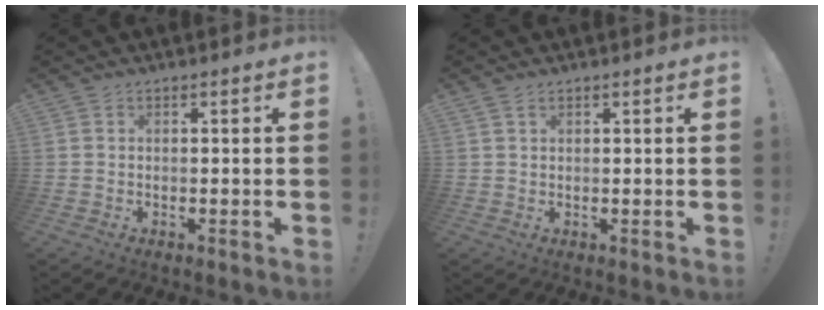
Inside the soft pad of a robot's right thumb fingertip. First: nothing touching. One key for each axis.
{"total": 1.1, "fx": 0.8, "fy": 0.6, "fz": 0.5, "tx": -0.006, "ty": -0.002, "tz": 0.014}